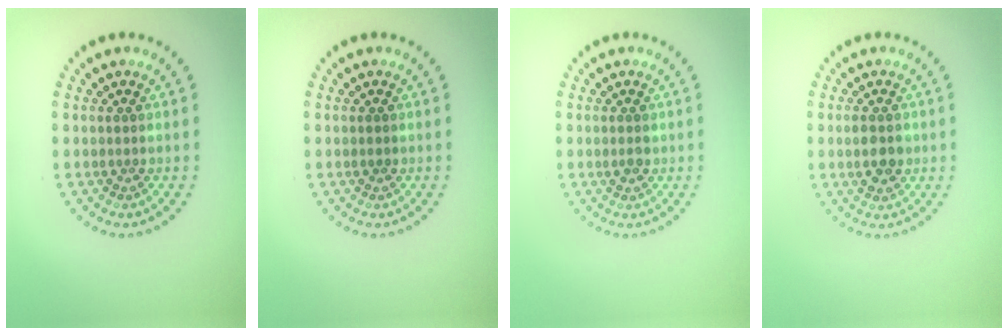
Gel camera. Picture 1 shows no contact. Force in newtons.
{"total": 0.5, "press": 0.5, "slide": 0.2}
{"total": 1.0, "press": 0.9, "slide": 0.3}
{"total": 2.5, "press": 2.5, "slide": 0.2}